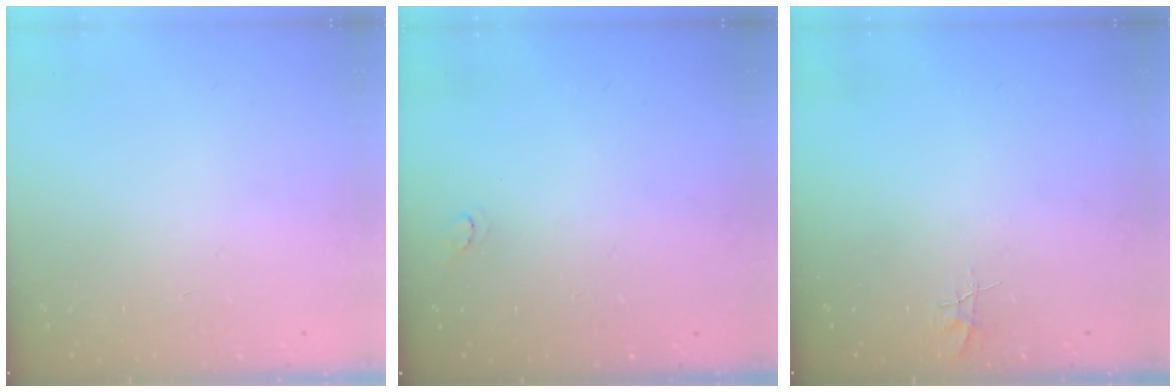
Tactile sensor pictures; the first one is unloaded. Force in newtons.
{"total": 3.1, "press": 3.1, "slide": 0.2}
{"total": 3.6, "press": 3.6, "slide": 0.3}